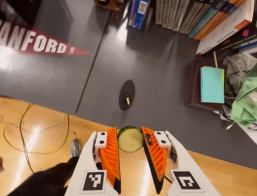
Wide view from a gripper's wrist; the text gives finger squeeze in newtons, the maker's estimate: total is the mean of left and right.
{"total": 6.5, "left": 5.6, "right": 7.5}